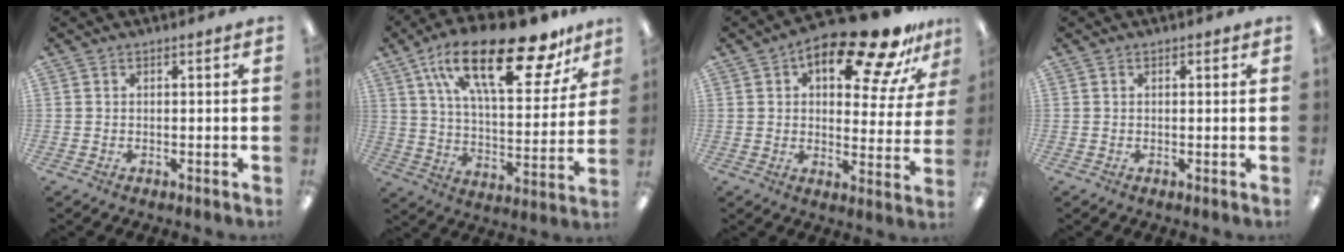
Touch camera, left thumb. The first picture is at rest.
{"total": 26.6, "force": [16.5, 9.9, 18.4], "torque": [-0.298, -0.086, 0.271]}
{"total": 18.5, "force": [11.6, 7.5, 12.3], "torque": [-0.170, -0.069, 0.185]}
{"total": 0.5, "force": [0.3, 0.4, 0.3], "torque": [0.002, 0.000, 0.003]}